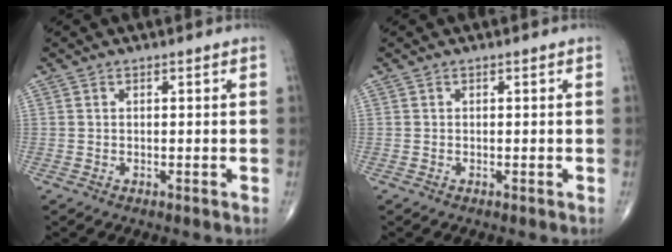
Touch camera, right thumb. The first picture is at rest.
{"total": 0.0}